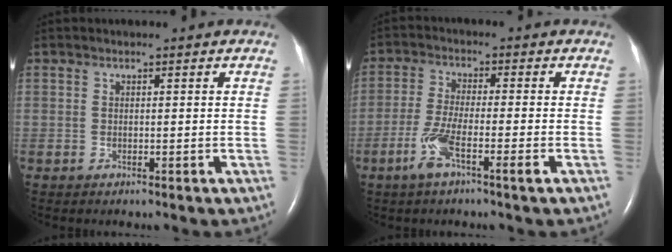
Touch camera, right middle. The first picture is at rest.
{"total": 6.0, "force": [-3.0, 0.1, 5.3], "torque": [-0.111, -0.009, -0.059]}